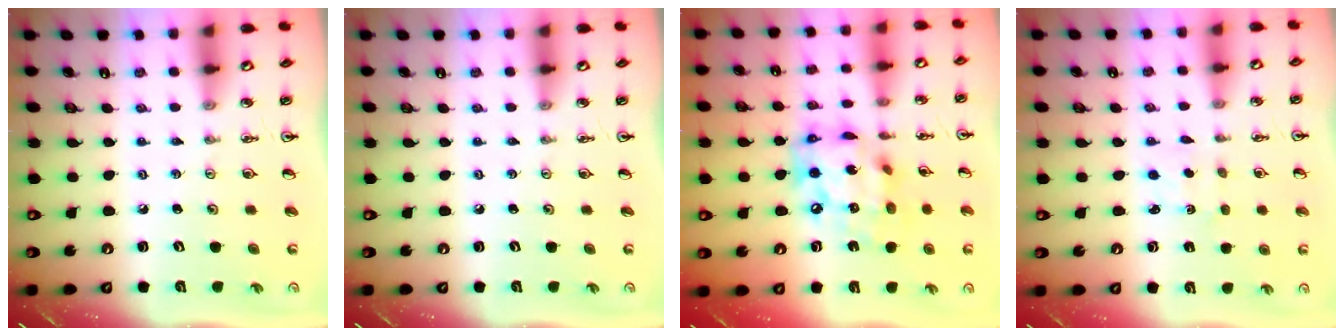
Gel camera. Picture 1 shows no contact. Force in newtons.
{"total": 0.0}
{"total": 16.5, "press": 16.4, "slide": 1.4}
{"total": 1.4, "press": 1.3, "slide": 0.4}